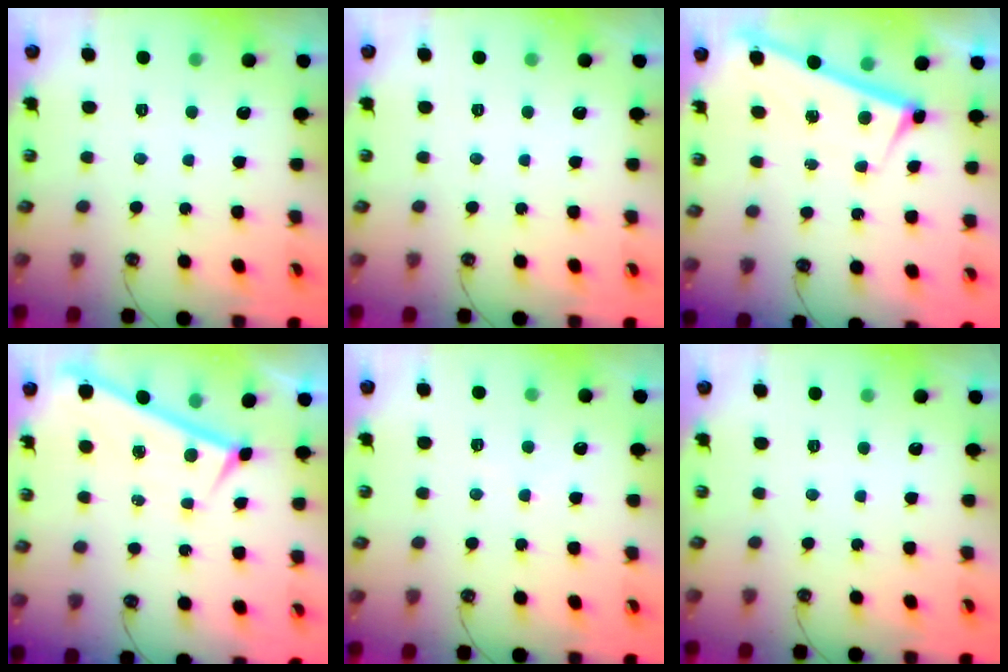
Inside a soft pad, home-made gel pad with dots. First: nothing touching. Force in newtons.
{"total": 0.0}
{"total": 2.8, "press": 2.8, "slide": 0.4}
{"total": 0.0}
{"total": 1.5, "press": 1.4, "slide": 0.3}
{"total": 0.0}